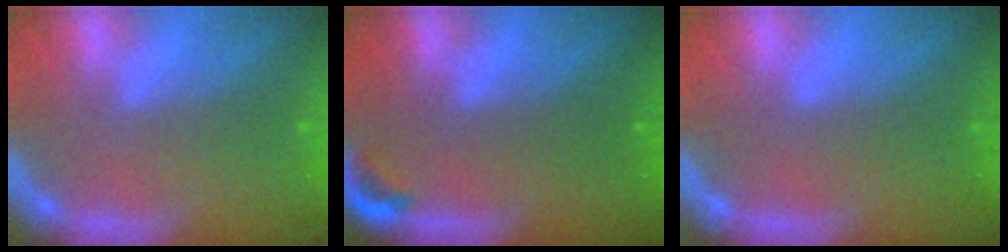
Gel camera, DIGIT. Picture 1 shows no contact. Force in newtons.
{"total": 1.4}
{"total": 0.0}